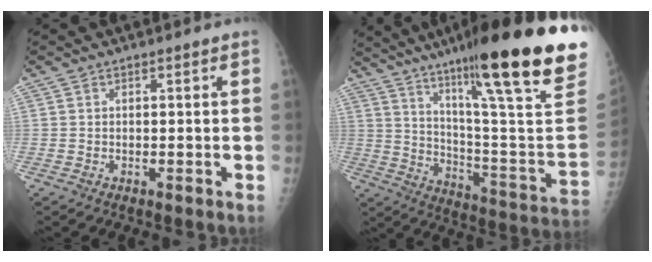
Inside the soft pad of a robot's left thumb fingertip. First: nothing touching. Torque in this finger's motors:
{"motor_torque": [2.64, 2.36, 1.37, -1.40, 0.19]}